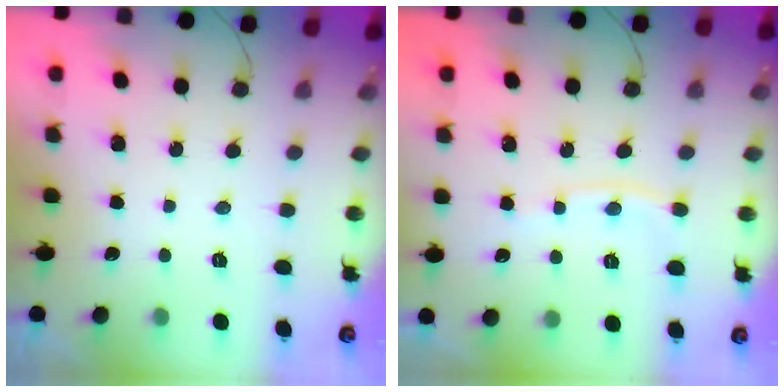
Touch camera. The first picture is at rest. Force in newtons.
{"total": 5.6, "press": 5.6, "slide": 0.8}